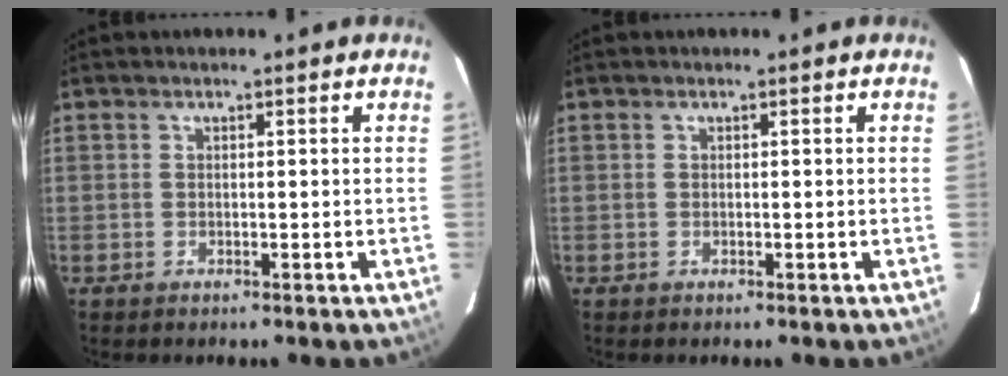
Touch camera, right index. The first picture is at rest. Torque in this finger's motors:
{"motor_torque": [-0.02, 0.02, 0.02, 0.00]}